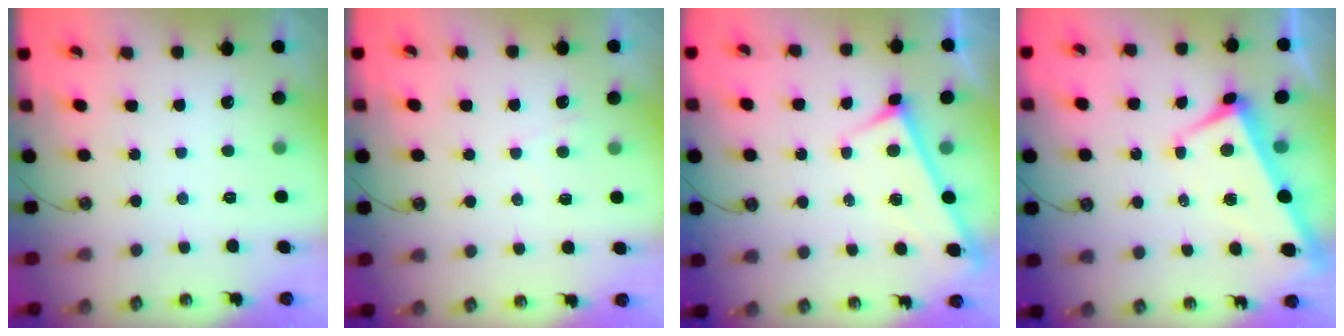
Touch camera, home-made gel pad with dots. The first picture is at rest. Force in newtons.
{"total": 2.0, "press": 2.0, "slide": 0.4}
{"total": 3.3, "press": 3.3, "slide": 0.3}
{"total": 1.7, "press": 1.4, "slide": 1.0}